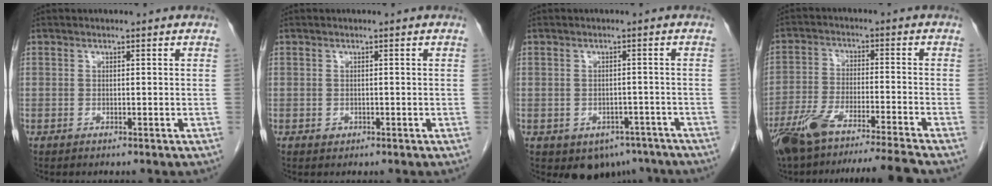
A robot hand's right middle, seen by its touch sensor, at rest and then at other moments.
{"total": 0.6, "force": [-0.2, 0.6, 0.2], "torque": [-0.003, 0.002, -0.002]}
{"total": 6.2, "force": [-4.1, 4.3, 1.9], "torque": [-0.008, 0.010, -0.047]}
{"total": 14.3, "force": [-12.2, -0.8, 7.3], "torque": [-0.136, -0.017, -0.205]}